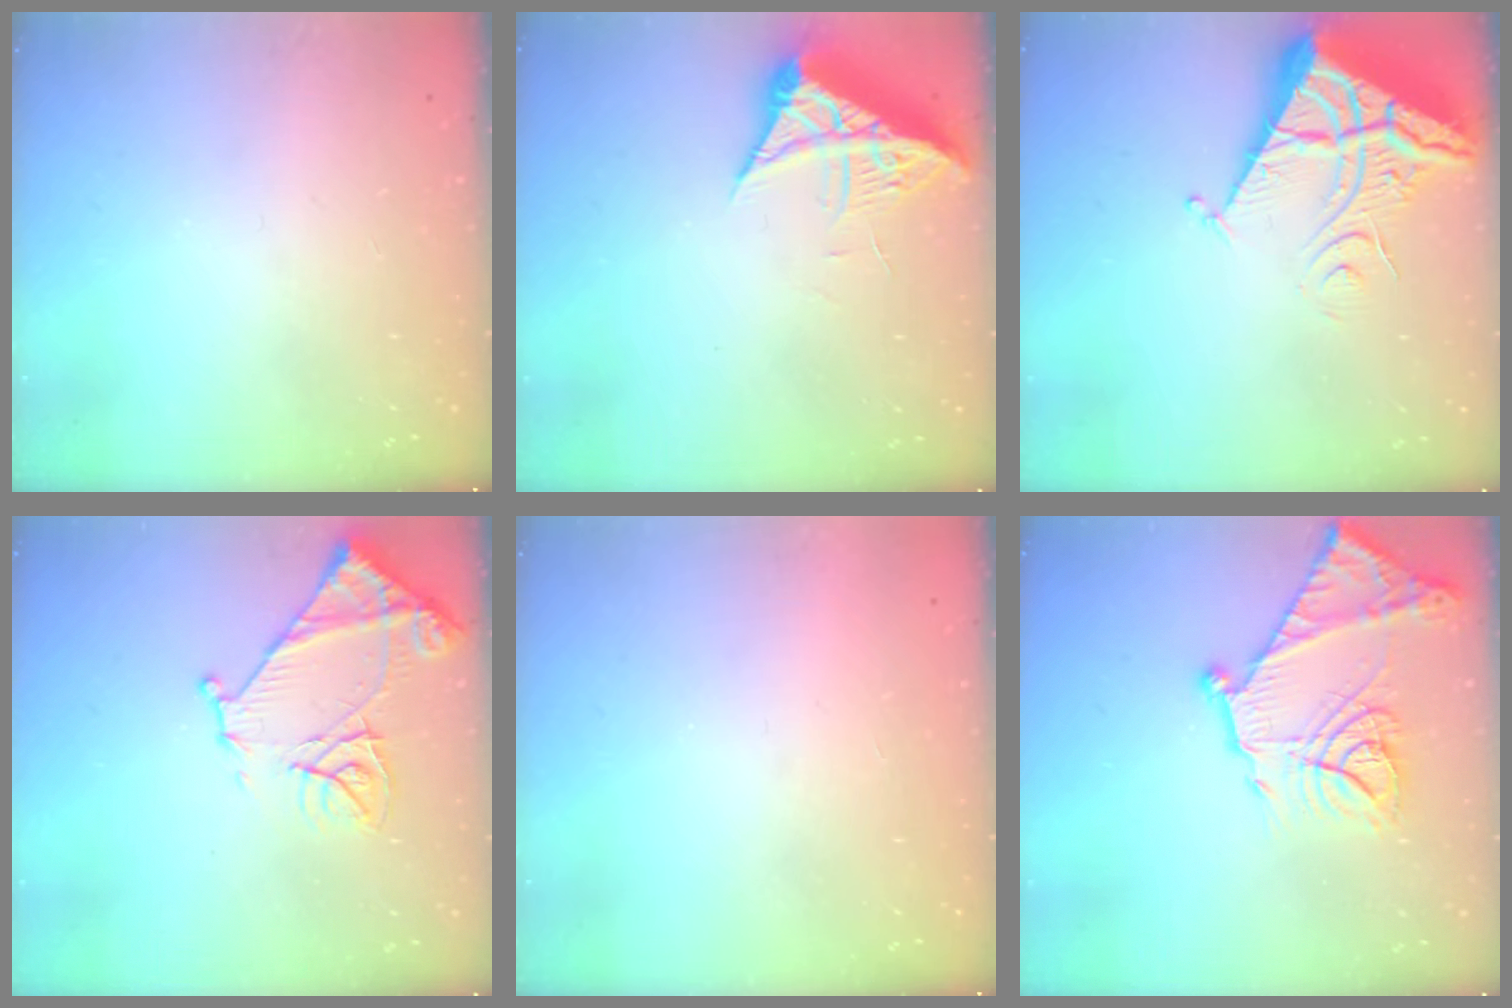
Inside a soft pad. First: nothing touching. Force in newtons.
{"total": 7.2, "press": 7.2, "slide": 0.8}
{"total": 9.6, "press": 9.5, "slide": 1.1}
{"total": 13.0, "press": 13.0, "slide": 1.3}
{"total": 1.5, "press": 1.5, "slide": 0.1}
{"total": 20.7, "press": 20.6, "slide": 2.0}